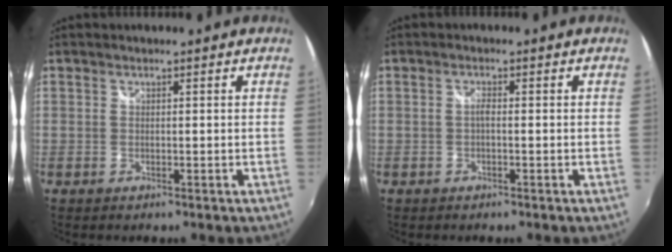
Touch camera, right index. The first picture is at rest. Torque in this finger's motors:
{"motor_torque": [0.39, 0.01, 0.18, 0.04]}